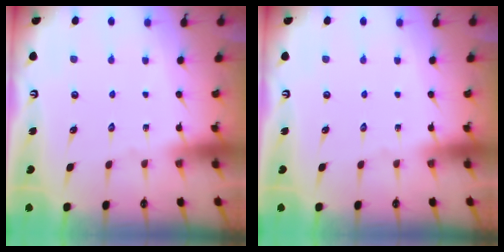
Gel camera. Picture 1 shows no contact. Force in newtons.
{"total": 0.0}